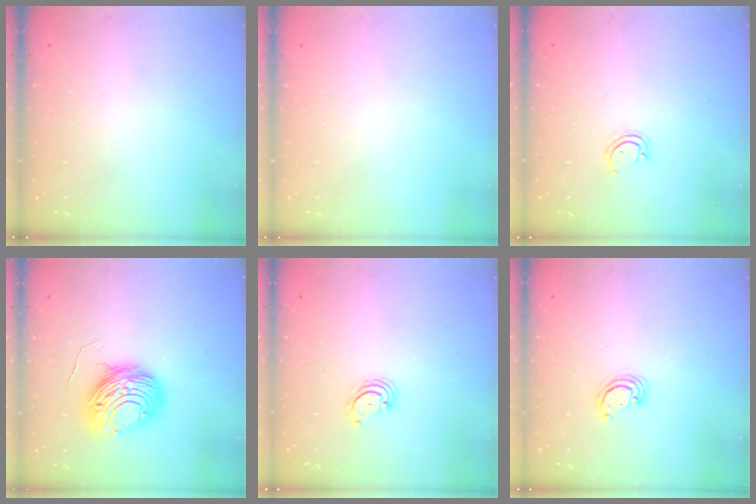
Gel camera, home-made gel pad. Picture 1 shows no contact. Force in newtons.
{"total": 0.0}
{"total": 3.3, "press": 3.3, "slide": 0.2}
{"total": 9.5, "press": 9.5, "slide": 0.8}
{"total": 2.7, "press": 2.7, "slide": 0.3}
{"total": 2.3, "press": 2.3, "slide": 0.3}